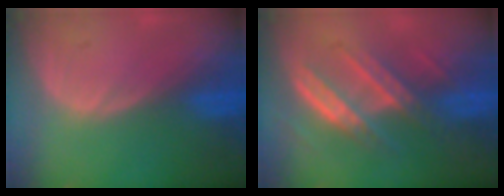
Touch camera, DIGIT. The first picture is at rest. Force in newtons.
{"total": 7.3, "press": 6.8, "slide": 2.8}